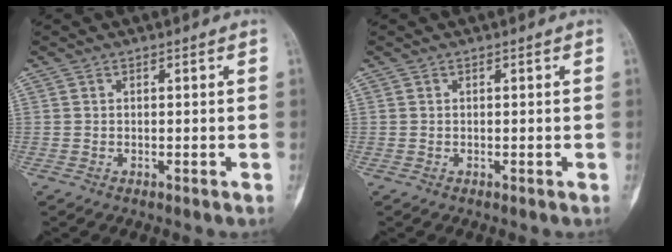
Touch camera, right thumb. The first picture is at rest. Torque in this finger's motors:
{"motor_torque": [0.00, 0.00, 0.05, -0.04, 0.00]}